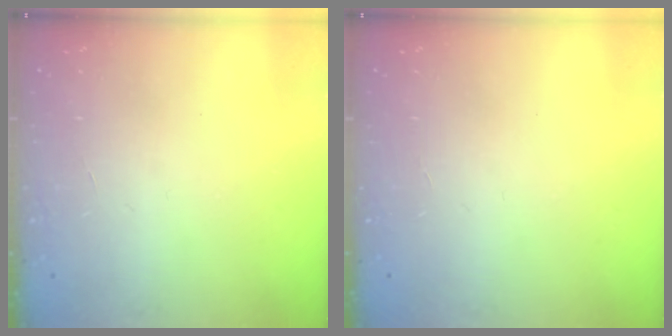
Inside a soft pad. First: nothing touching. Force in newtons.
{"total": 0.0}